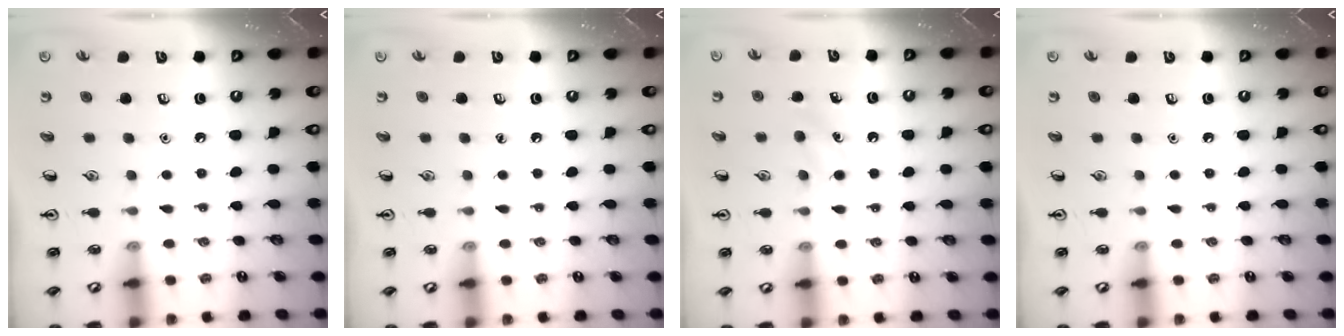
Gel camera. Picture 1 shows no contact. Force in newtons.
{"total": 0.0}
{"total": 4.2, "press": 4.0, "slide": 1.3}
{"total": 0.0}